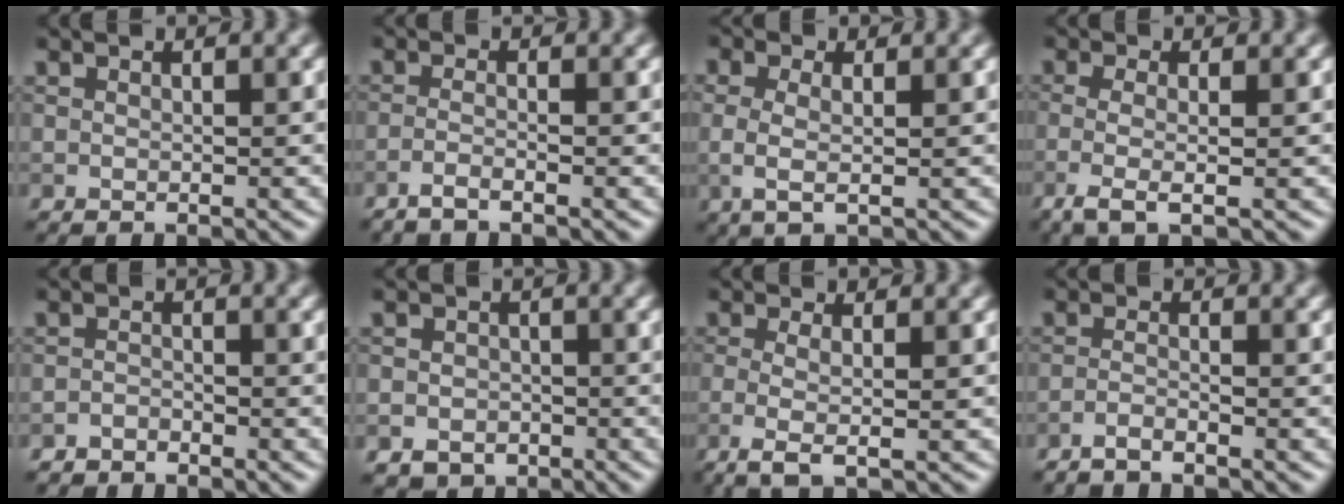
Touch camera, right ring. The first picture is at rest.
{"total": 1.8, "force": [-1.1, 0.5, 1.3], "torque": [-0.016, -0.001, -0.034]}
{"total": 2.2, "force": [0.0, 0.8, 2.1], "torque": [-0.043, -0.002, -0.004]}
{"total": 3.5, "force": [-1.0, 1.1, 3.2], "torque": [-0.057, -0.011, -0.027]}
{"total": 1.3, "force": [-1.2, 0.4, 0.2], "torque": [-0.002, 0.001, -0.026]}
{"total": 2.3, "force": [-1.0, 2.0, 0.6], "torque": [0.000, -0.003, -0.016]}
{"total": 3.3, "force": [-0.8, 1.1, 3.1], "torque": [-0.050, -0.008, -0.020]}
{"total": 1.7, "force": [-1.3, 0.3, 1.0], "torque": [-0.013, -0.001, -0.037]}